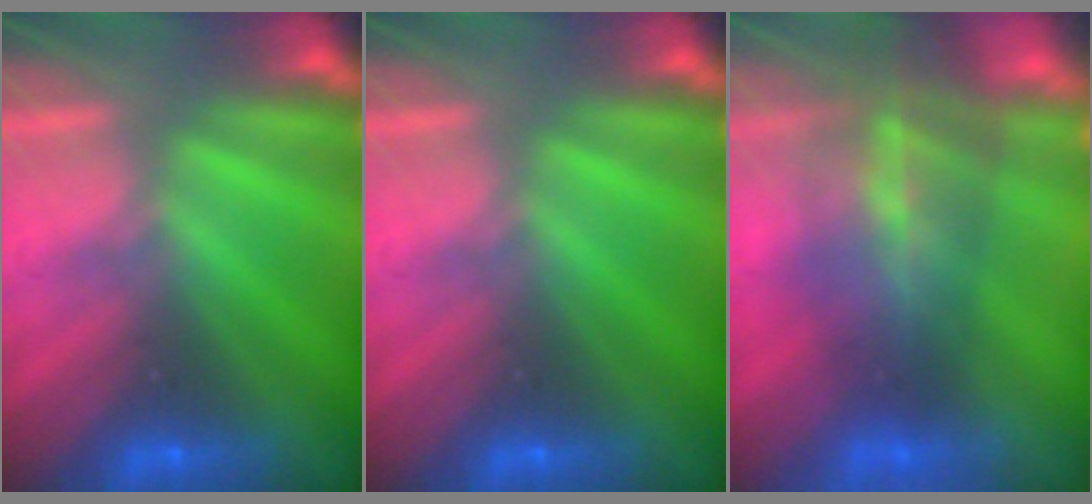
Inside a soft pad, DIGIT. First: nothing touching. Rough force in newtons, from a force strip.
{"total": 0.0}
{"total": 5.8}